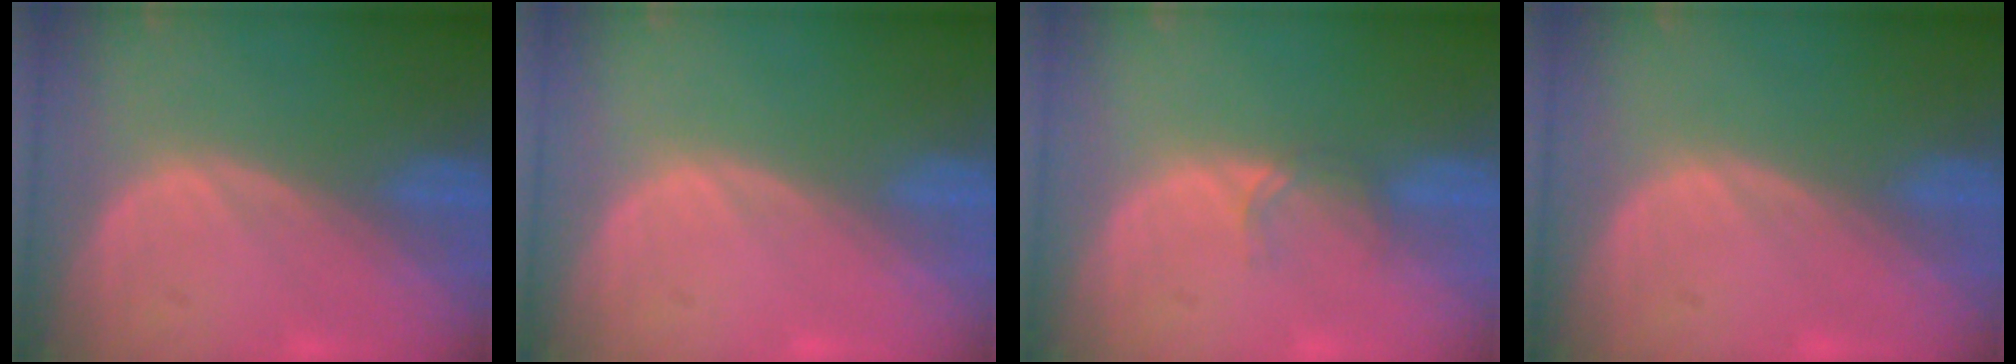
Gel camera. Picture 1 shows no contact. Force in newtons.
{"total": 0.0}
{"total": 1.5, "press": 1.5, "slide": 0.2}
{"total": 0.0}